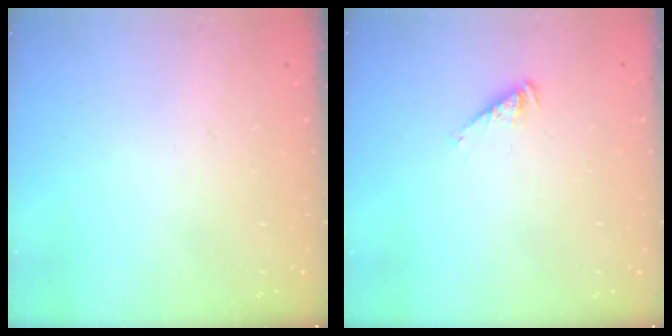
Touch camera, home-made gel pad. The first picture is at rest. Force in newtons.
{"total": 1.5, "press": 1.5, "slide": 0.3}